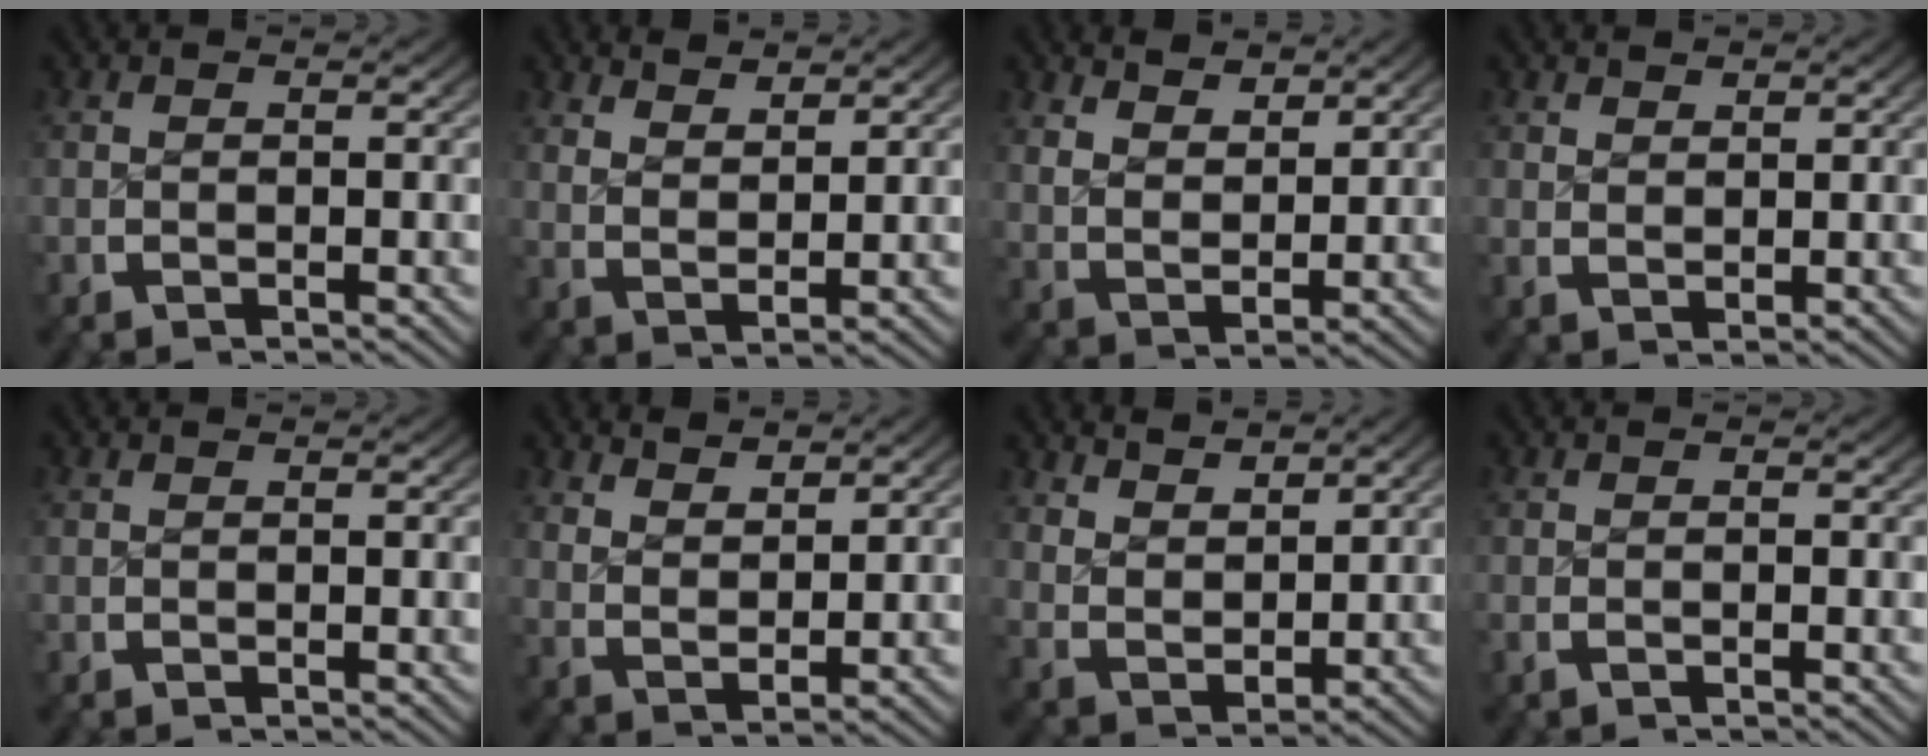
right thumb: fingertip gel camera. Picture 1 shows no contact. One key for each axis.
{"total": 3.3, "fx": 2.7, "fy": 0.9, "fz": 1.6, "tx": -0.021, "ty": -0.004, "tz": 0.058}
{"total": 4.1, "fx": 2.8, "fy": 2.0, "fz": 2.3, "tx": -0.036, "ty": -0.012, "tz": 0.063}
{"total": 1.7, "fx": 1.4, "fy": 0.8, "fz": 0.5, "tx": -0.002, "ty": -0.004, "tz": 0.032}
{"total": 0.0}
{"total": 3.4, "fx": 2.7, "fy": 1.2, "fz": 1.8, "tx": -0.027, "ty": -0.008, "tz": 0.060}
{"total": 3.8, "fx": 2.3, "fy": 2.2, "fz": 2.1, "tx": -0.041, "ty": -0.018, "tz": 0.057}
{"total": 0.8, "fx": -0.5, "fy": 0.4, "fz": 0.5, "tx": -0.011, "ty": 0.001, "tz": -0.013}